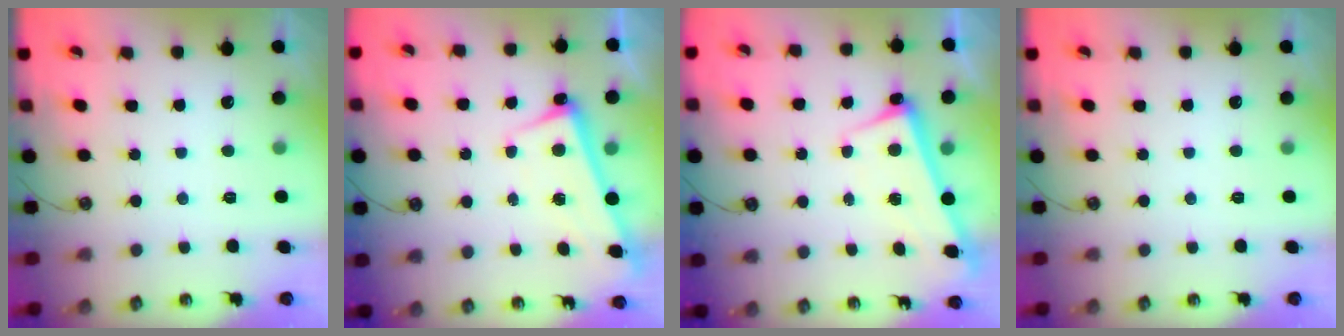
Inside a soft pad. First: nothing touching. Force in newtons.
{"total": 2.5, "press": 2.4, "slide": 0.7}
{"total": 2.6, "press": 2.4, "slide": 0.9}
{"total": 0.0}